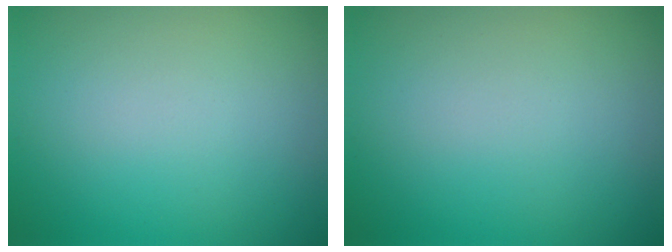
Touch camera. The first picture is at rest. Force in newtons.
{"total": 0.0}